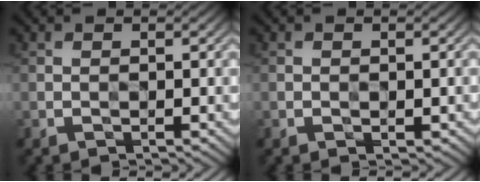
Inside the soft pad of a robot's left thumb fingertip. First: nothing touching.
{"total": 0.8, "force": [-0.1, 0.6, 0.5], "torque": [-0.004, -0.005, -0.002]}